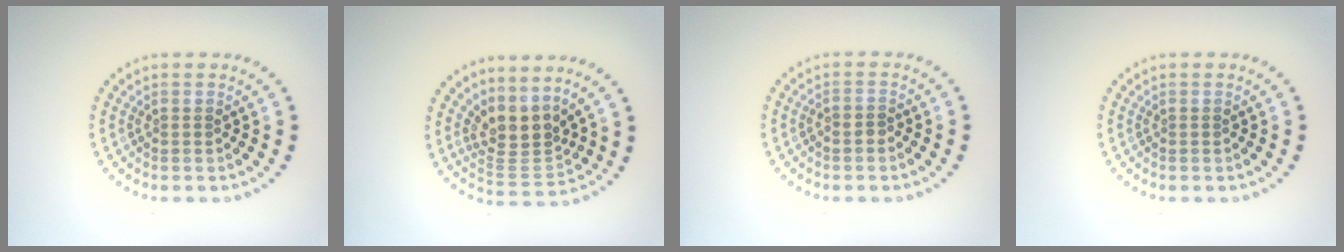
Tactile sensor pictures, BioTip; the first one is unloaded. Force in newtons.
{"total": 3.5, "press": 2.6, "slide": 2.4}
{"total": 0.9, "press": 0.6, "slide": 0.6}
{"total": 0.0}